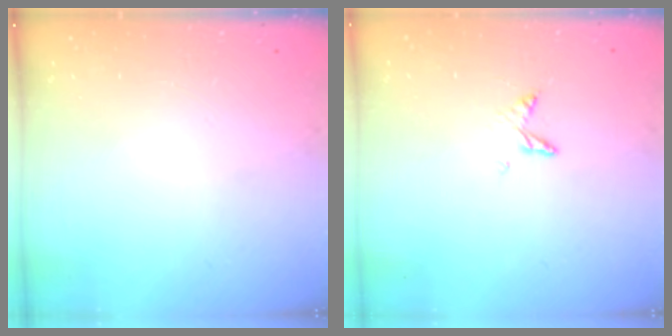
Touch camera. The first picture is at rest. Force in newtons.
{"total": 4.6, "press": 4.6, "slide": 0.5}